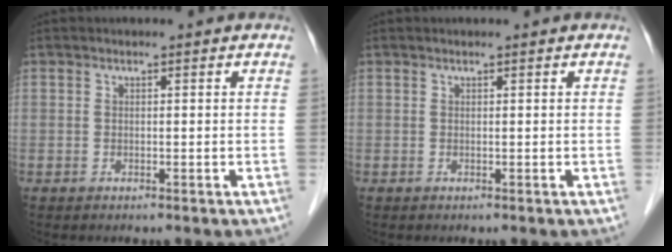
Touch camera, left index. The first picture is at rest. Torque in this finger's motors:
{"motor_torque": [0.15, 0.06, -0.08, 0.01]}